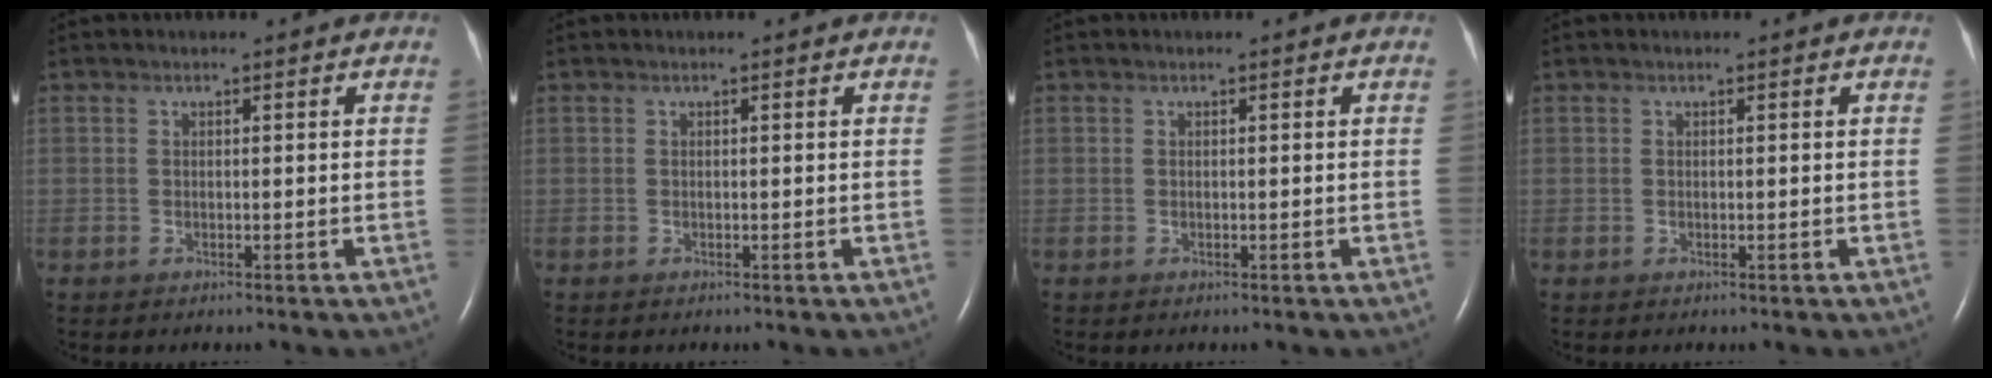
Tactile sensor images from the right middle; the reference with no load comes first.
{"total": 0.0}
{"total": 0.0}
{"total": 0.0}